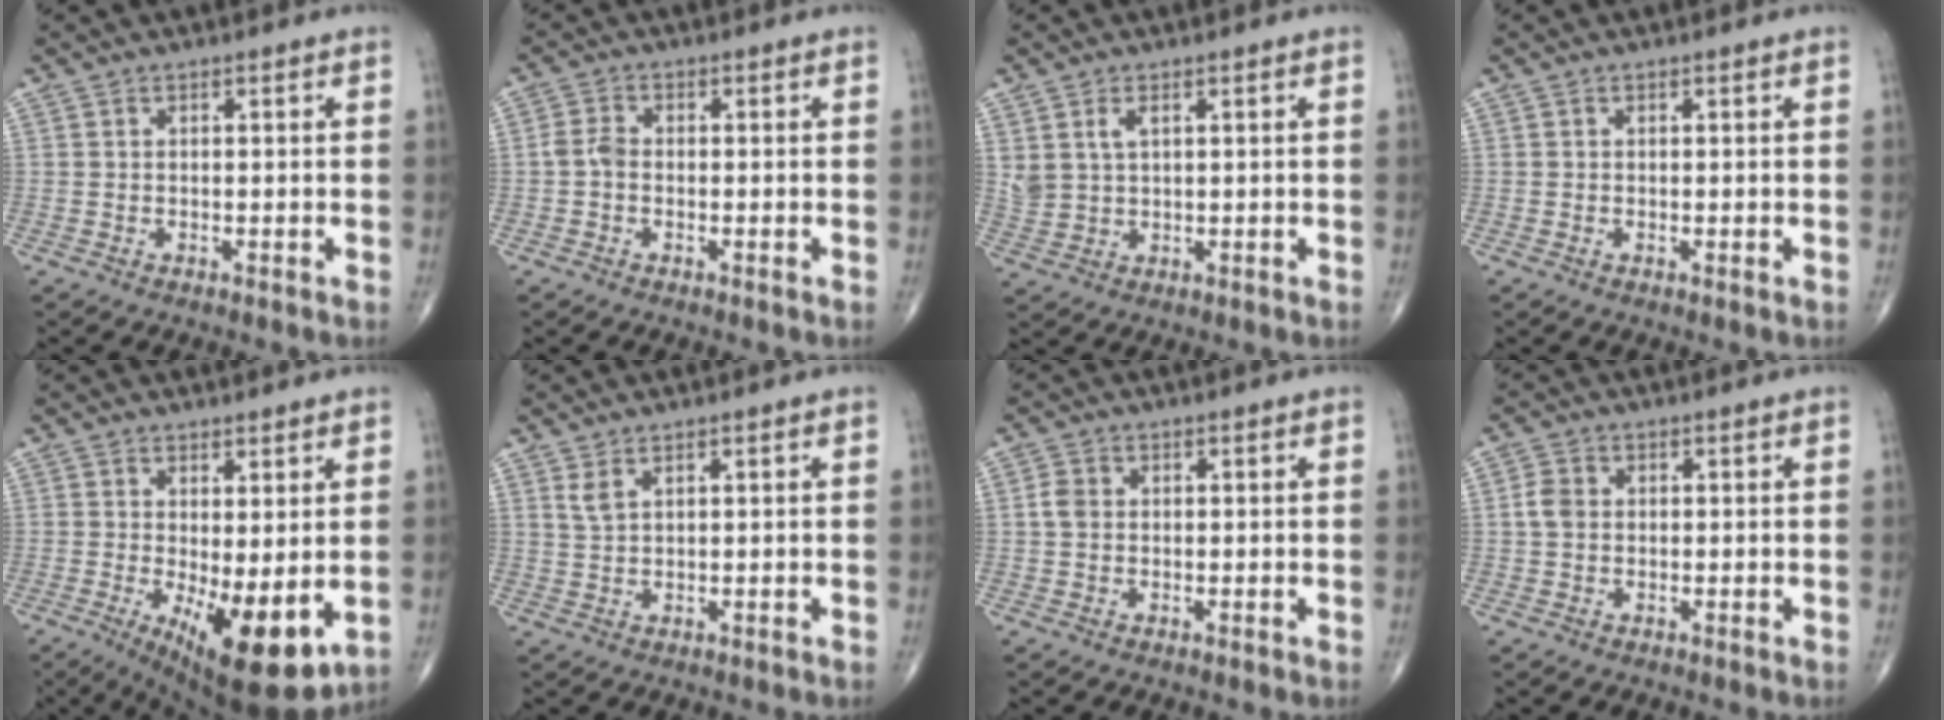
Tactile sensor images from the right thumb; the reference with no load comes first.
{"total": 2.6, "force": [-0.5, 1.7, 1.9], "torque": [-0.035, 0.006, -0.017]}
{"total": 4.0, "force": [1.8, 2.2, 2.9], "torque": [-0.057, -0.006, 0.044]}
{"total": 0.0}
{"total": 12.3, "force": [-2.2, 4.4, 11.3], "torque": [-0.164, -0.026, -0.017]}
{"total": 2.0, "force": [1.3, 0.7, 1.4], "torque": [-0.031, -0.003, 0.033]}
{"total": 2.3, "force": [0.2, 1.8, 1.3], "torque": [-0.024, 0.006, 0.000]}
{"total": 2.8, "force": [0.1, 2.3, 1.7], "torque": [-0.033, 0.007, -0.002]}